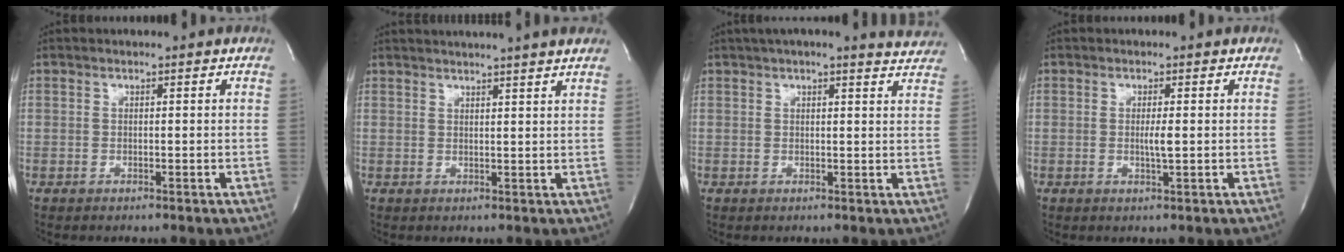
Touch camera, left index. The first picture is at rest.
{"total": 9.9, "force": [9.0, -1.1, 4.1], "torque": [-0.059, 0.019, 0.101]}
{"total": 10.6, "force": [9.7, 1.2, 4.3], "torque": [-0.051, 0.007, 0.101]}
{"total": 1.8, "force": [-0.1, -0.1, 1.8], "torque": [-0.040, -0.006, -0.002]}